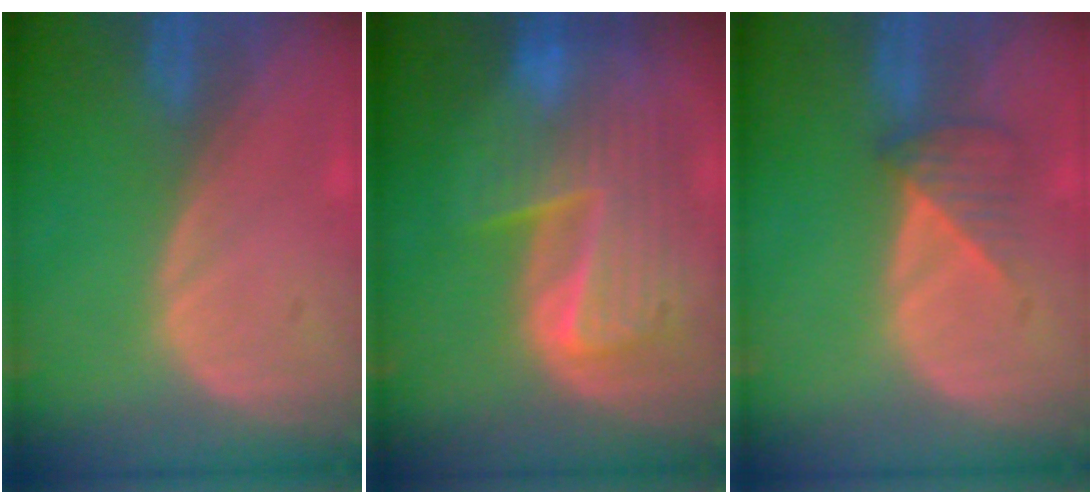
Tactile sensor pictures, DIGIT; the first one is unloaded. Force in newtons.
{"total": 10.0, "press": 8.7, "slide": 5.0}
{"total": 3.4, "press": 3.3, "slide": 0.8}